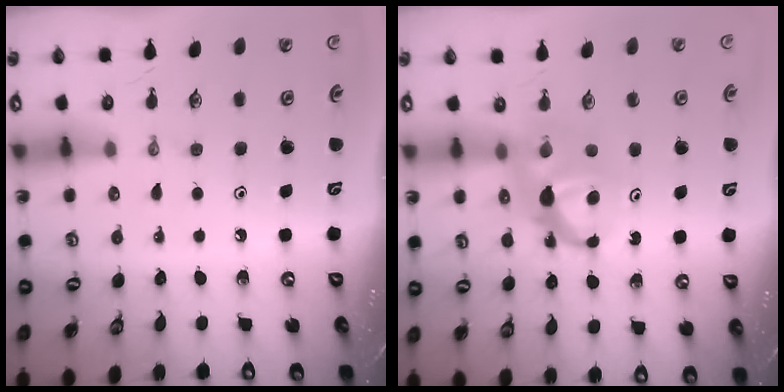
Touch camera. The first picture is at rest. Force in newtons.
{"total": 7.4, "press": 7.3, "slide": 0.6}